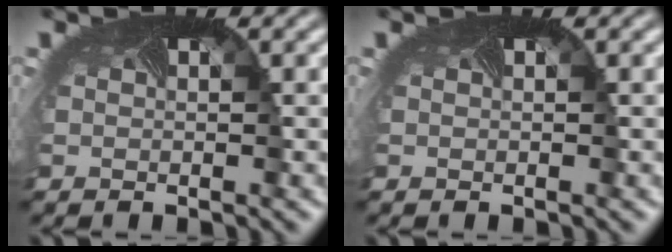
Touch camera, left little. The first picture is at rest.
{"total": 0.0}